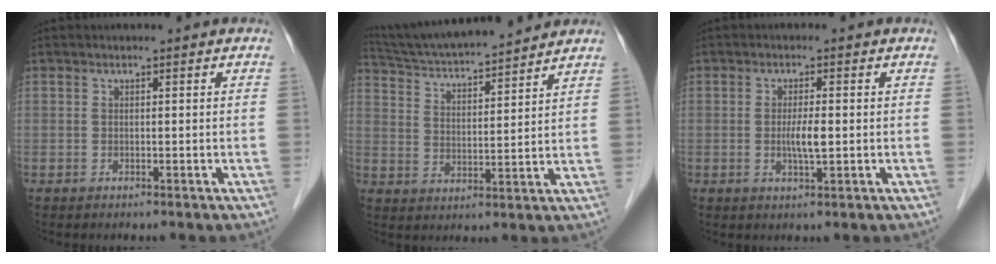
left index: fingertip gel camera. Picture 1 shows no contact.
{"total": 16.3, "force": [14.9, 1.1, 6.4], "torque": [-0.119, 0.020, 0.240]}
{"total": 3.3, "force": [-0.3, 0.4, 3.2], "torque": [-0.065, -0.004, -0.006]}